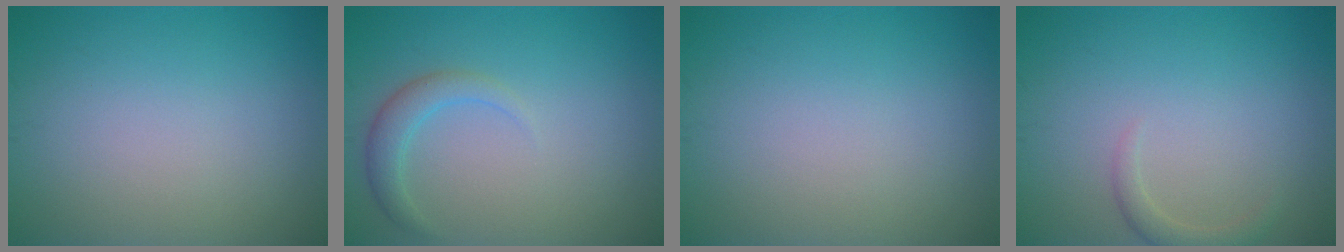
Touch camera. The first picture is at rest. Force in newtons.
{"total": 2.1, "press": 2.1, "slide": 0.1}
{"total": 0.0}
{"total": 1.4, "press": 1.4, "slide": 0.1}